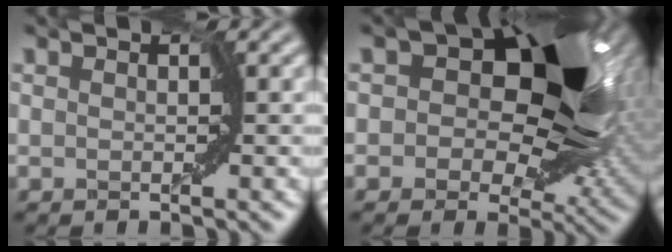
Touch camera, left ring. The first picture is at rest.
{"total": 16.1, "force": [4.9, 9.7, 11.9], "torque": [-0.141, 0.043, 0.060]}